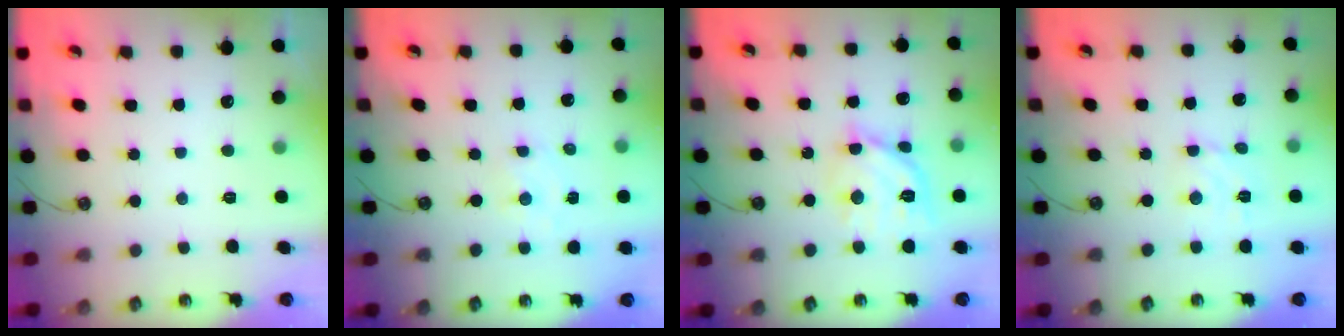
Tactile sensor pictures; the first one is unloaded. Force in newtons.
{"total": 2.3, "press": 2.3, "slide": 0.4}
{"total": 15.0, "press": 14.9, "slide": 1.2}
{"total": 3.7, "press": 3.7, "slide": 0.4}